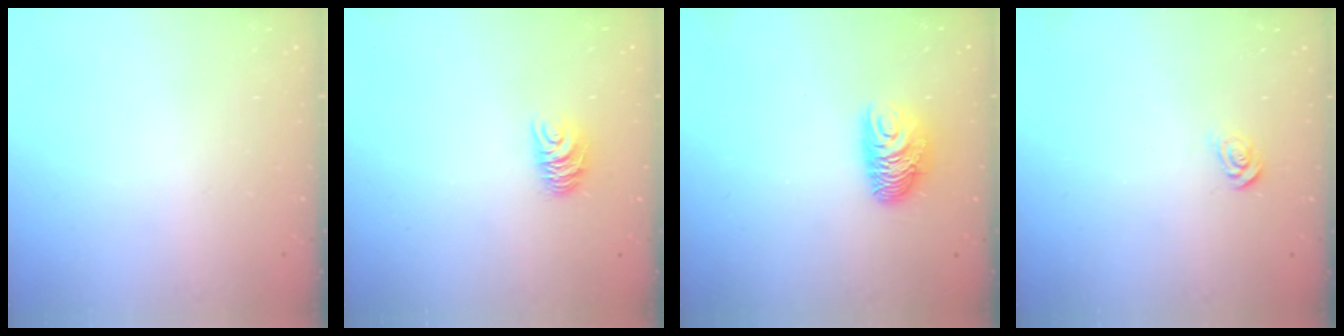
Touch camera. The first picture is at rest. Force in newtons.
{"total": 7.3, "press": 7.3, "slide": 0.4}
{"total": 9.0, "press": 9.0, "slide": 0.2}
{"total": 3.8, "press": 3.8, "slide": 0.4}